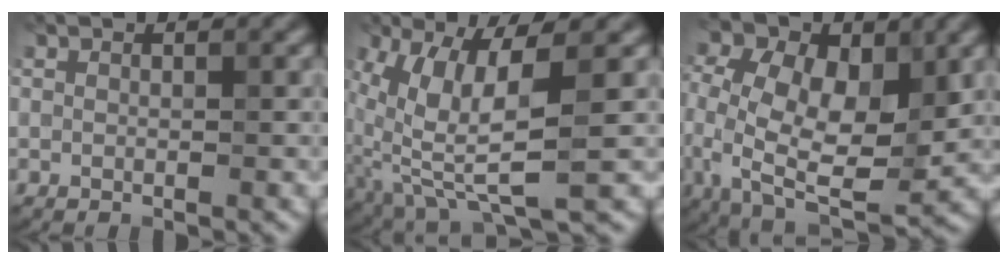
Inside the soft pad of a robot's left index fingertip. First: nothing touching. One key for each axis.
{"total": 7.4, "fx": -0.4, "fy": 2.2, "fz": 7.1, "tx": -0.162, "ty": -0.017, "tz": 0.009}
{"total": 10.6, "fx": -0.2, "fy": 6.7, "fz": 8.3, "tx": -0.167, "ty": -0.013, "tz": 0.004}